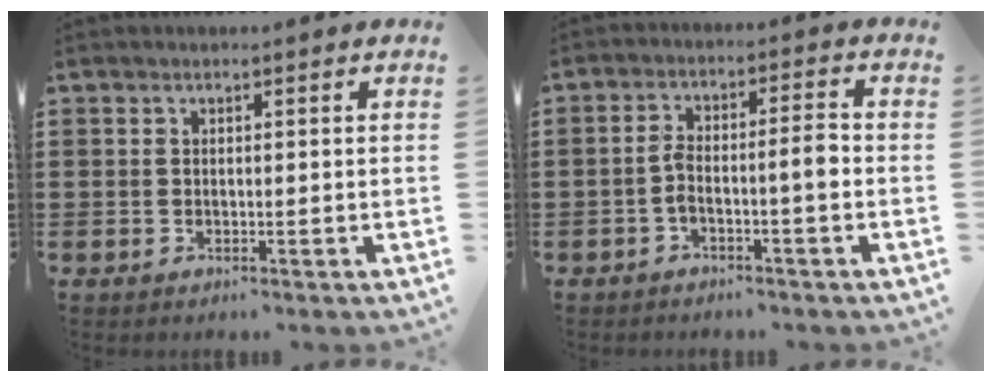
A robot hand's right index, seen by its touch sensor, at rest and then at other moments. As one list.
[{"total": 4.5, "force": [-1.5, 0.8, 4.2], "torque": [-0.078, 0.004, -0.031]}]